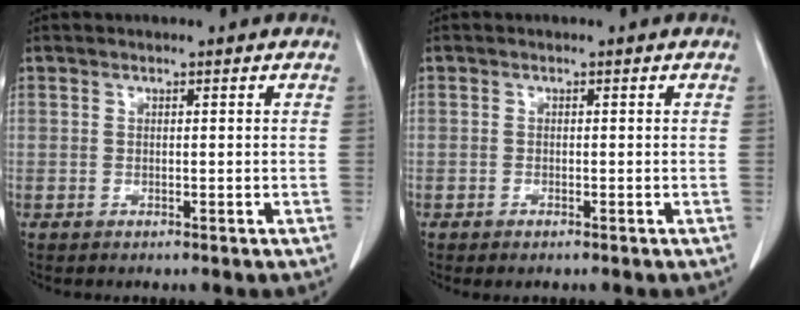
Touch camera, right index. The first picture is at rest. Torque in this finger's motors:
{"motor_torque": [0.34, -0.31, 0.05, 0.01]}